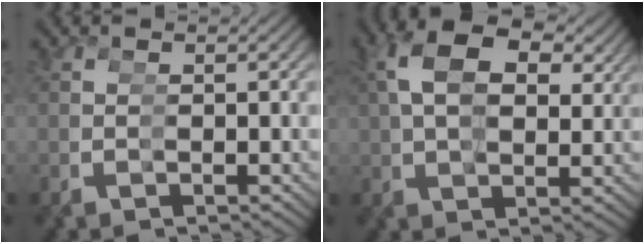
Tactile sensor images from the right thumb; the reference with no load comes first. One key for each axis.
{"total": 4.1, "fx": 2.9, "fy": 2.1, "fz": 2.0, "tx": -0.035, "ty": 0.016, "tz": 0.046}